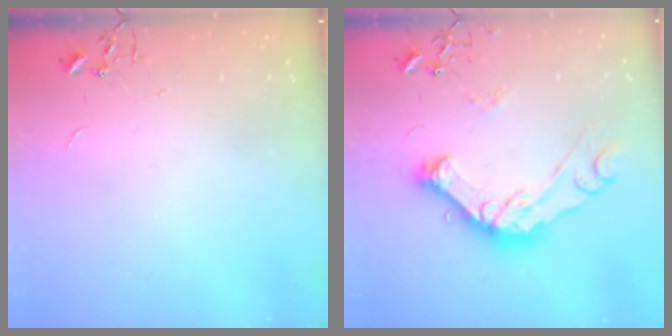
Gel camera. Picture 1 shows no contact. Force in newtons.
{"total": 19.0, "press": 18.9, "slide": 1.9}